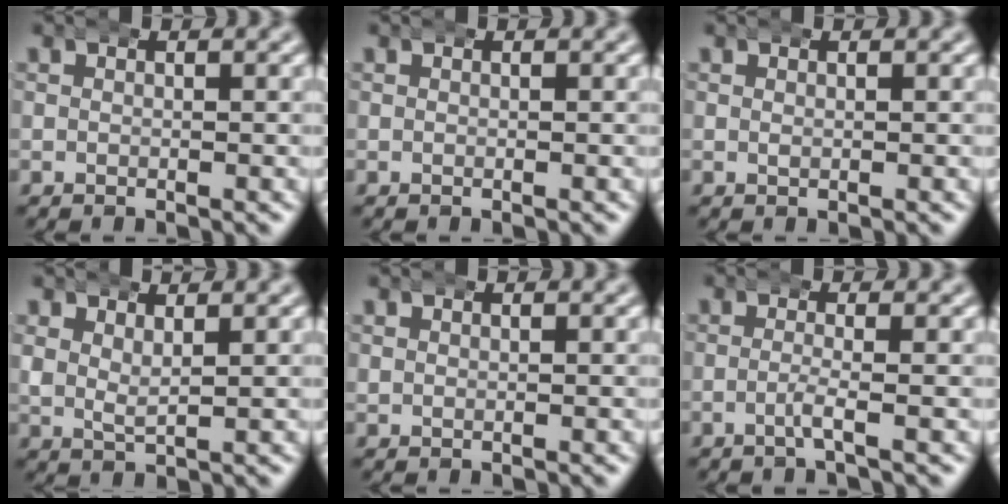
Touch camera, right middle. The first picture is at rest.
{"total": 0.0}
{"total": 0.5, "force": [0.1, 0.2, 0.4], "torque": [-0.007, 0.000, 0.003]}
{"total": 2.9, "force": [1.7, 1.6, 1.7], "torque": [-0.047, -0.006, 0.032]}
{"total": 0.8, "force": [0.6, 0.4, 0.4], "torque": [-0.003, 0.005, 0.009]}
{"total": 1.6, "force": [-0.5, -0.1, 1.5], "torque": [-0.029, 0.001, -0.017]}